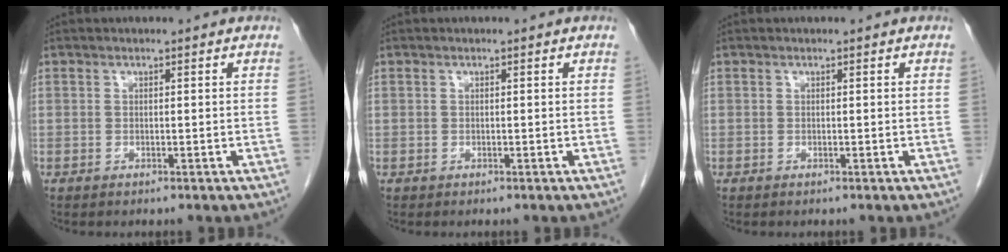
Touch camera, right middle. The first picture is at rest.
{"total": 0.0}
{"total": 0.0}